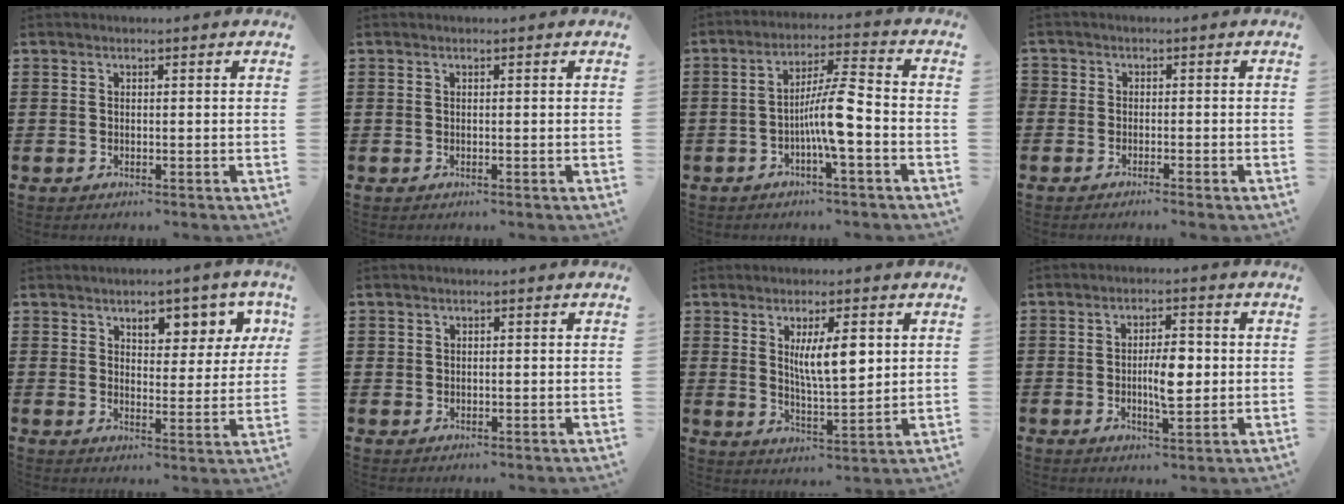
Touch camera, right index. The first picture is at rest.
{"total": 0.0}
{"total": 7.9, "force": [-2.3, 0.9, 7.5], "torque": [-0.142, 0.000, -0.048]}
{"total": 1.4, "force": [-1.4, 0.4, -0.1], "torque": [-0.003, 0.006, -0.031]}
{"total": 6.2, "force": [3.9, 3.1, 3.7], "torque": [-0.058, -0.008, 0.061]}
{"total": 0.8, "force": [0.4, 0.7, 0.2], "torque": [-0.006, 0.002, 0.008]}
{"total": 7.6, "force": [2.3, 2.2, 6.9], "torque": [-0.122, -0.001, 0.034]}
{"total": 5.9, "force": [-0.2, 2.1, 5.5], "torque": [-0.092, 0.003, -0.007]}